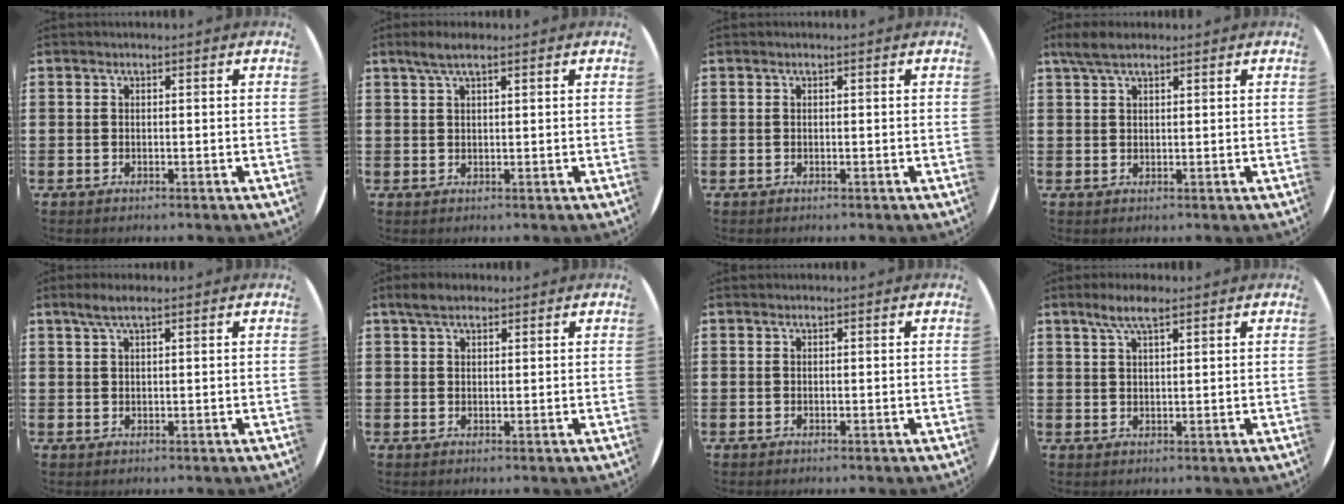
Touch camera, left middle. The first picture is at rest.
{"total": 2.7, "force": [1.9, 0.3, 1.8], "torque": [-0.038, 0.005, 0.033]}
{"total": 0.0}
{"total": 3.1, "force": [2.2, 1.0, 1.9], "torque": [-0.042, 0.005, 0.040]}
{"total": 2.5, "force": [1.8, 0.3, 1.8], "torque": [-0.036, 0.005, 0.030]}
{"total": 2.8, "force": [2.2, 1.2, 1.3], "torque": [-0.022, 0.005, 0.040]}
{"total": 0.0}
{"total": 4.2, "force": [2.9, 1.0, 2.9], "torque": [-0.055, 0.003, 0.049]}